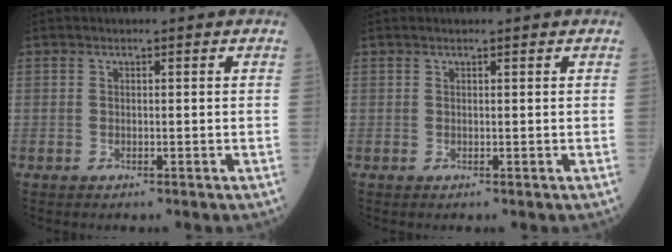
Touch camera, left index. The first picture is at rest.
{"total": 0.7, "force": [0.6, 0.0, 0.4], "torque": [-0.009, 0.008, 0.011]}